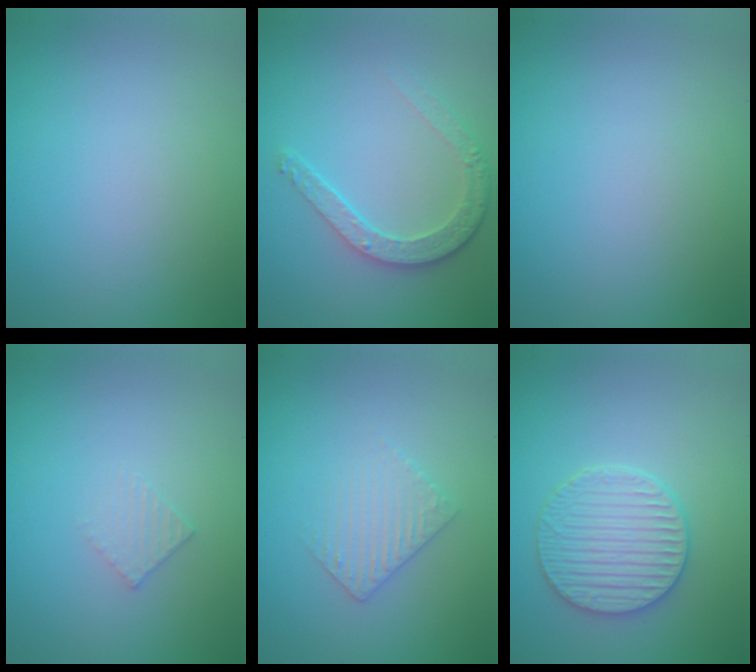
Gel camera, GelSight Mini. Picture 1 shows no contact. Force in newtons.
{"total": 3.6, "press": 3.0, "slide": 2.1}
{"total": 0.0}
{"total": 1.1, "press": 1.1, "slide": 0.0}
{"total": 2.2, "press": 2.2, "slide": 0.5}
{"total": 4.1, "press": 3.8, "slide": 1.4}